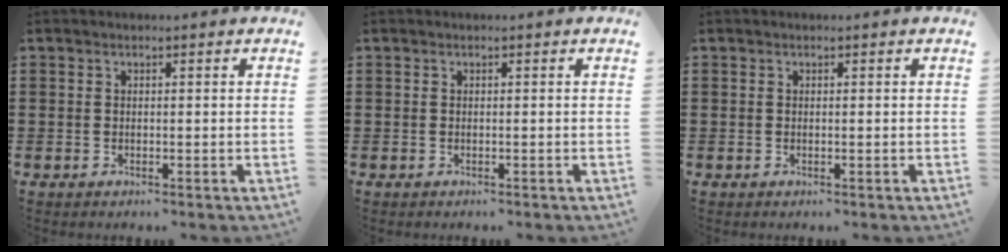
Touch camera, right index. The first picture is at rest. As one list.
[{"total": 0.0}, {"total": 0.0}]